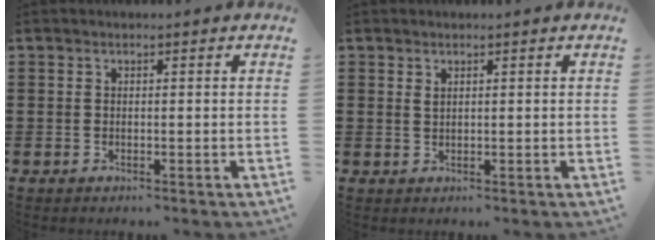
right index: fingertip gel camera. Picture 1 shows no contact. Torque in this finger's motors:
{"motor_torque": [-0.17, -0.15, -0.33, -0.21]}